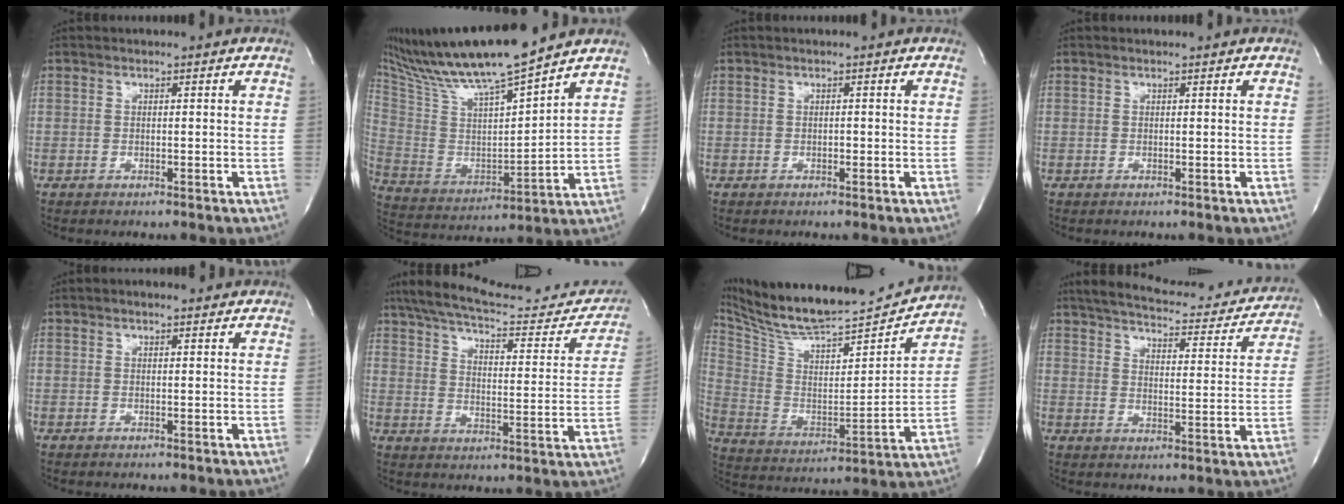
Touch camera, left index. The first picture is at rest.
{"total": 18.1, "force": [15.7, 0.0, 9.0], "torque": [-0.173, -0.004, 0.291]}
{"total": 0.0}
{"total": 0.0}
{"total": 2.5, "force": [2.0, 0.7, 1.3], "torque": [-0.021, 0.016, 0.028]}
{"total": 25.9, "force": [22.8, 5.9, 10.9], "torque": [-0.172, -0.022, 0.292]}
{"total": 22.9, "force": [21.5, 2.5, 7.6], "torque": [-0.151, -0.030, 0.342]}
{"total": 22.0, "force": [19.6, 5.7, 8.2], "torque": [-0.125, -0.008, 0.241]}